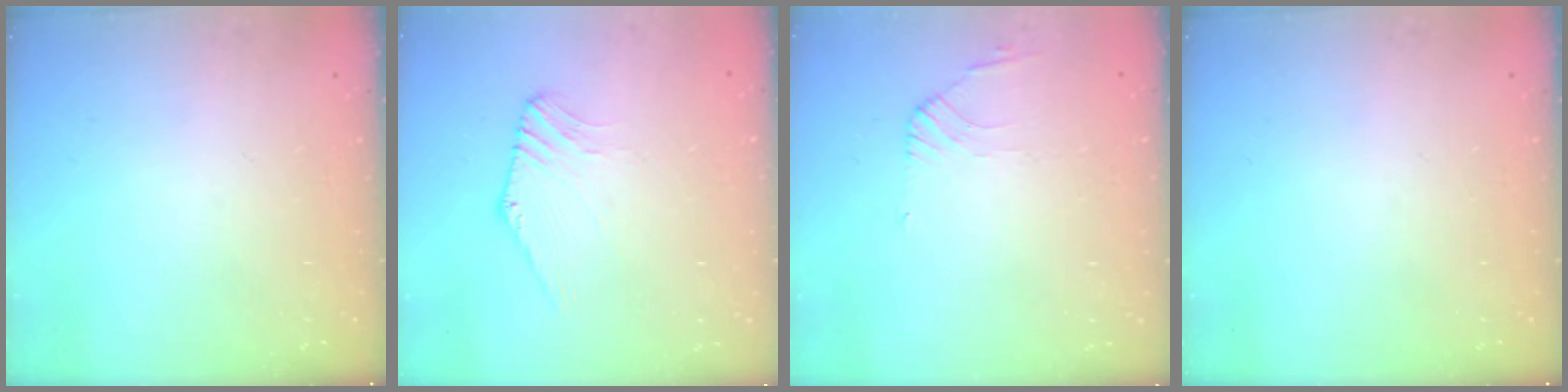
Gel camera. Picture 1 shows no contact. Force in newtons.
{"total": 0.5, "press": 0.5, "slide": 0.3}
{"total": 1.3, "press": 1.2, "slide": 0.4}
{"total": 0.0}